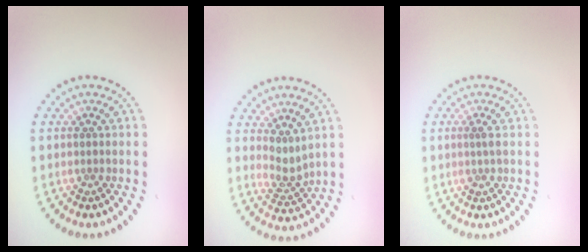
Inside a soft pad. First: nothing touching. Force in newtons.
{"total": 2.2, "press": 1.6, "slide": 1.6}
{"total": 1.0, "press": 0.8, "slide": 0.7}